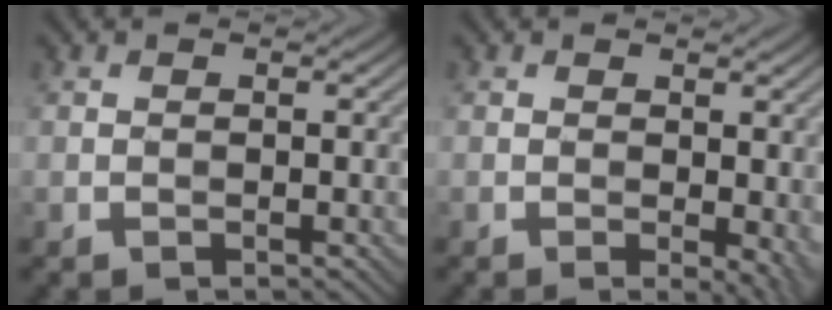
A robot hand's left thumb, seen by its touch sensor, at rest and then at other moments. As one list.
[{"total": 3.5, "force": [-0.2, 1.3, 3.2], "torque": [-0.038, -0.003, -0.002]}]